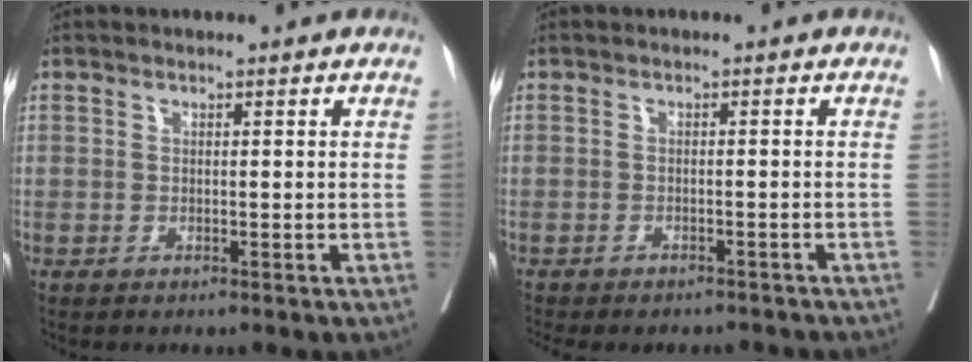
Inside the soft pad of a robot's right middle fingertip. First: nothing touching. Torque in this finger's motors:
{"motor_torque": [1.07, -1.07, 0.47, 0.10]}